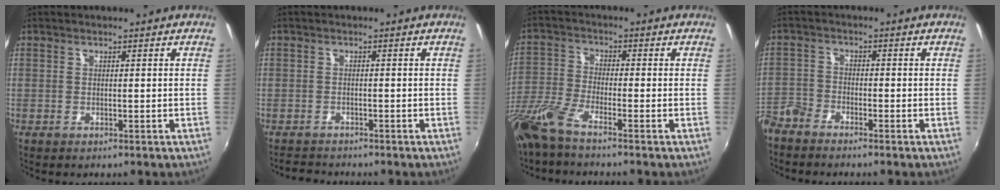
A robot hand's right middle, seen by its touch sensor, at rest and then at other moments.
{"total": 2.8, "force": [-2.6, 1.1, -0.1], "torque": [-0.007, 0.008, -0.047]}
{"total": 8.2, "force": [-6.4, 0.6, 5.1], "torque": [-0.120, -0.020, -0.132]}
{"total": 4.2, "force": [-3.8, 1.4, 0.9], "torque": [-0.026, -0.006, -0.087]}